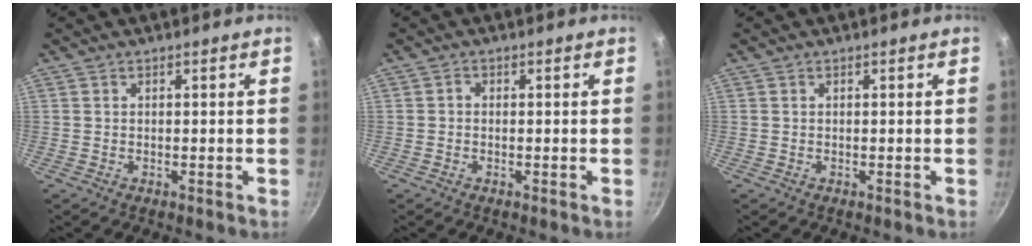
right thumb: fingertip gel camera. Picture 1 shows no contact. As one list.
[{"total": 0.7, "force": [-0.2, 0.6, 0.4], "torque": [-0.006, 0.005, -0.005]}, {"total": 0.0}]